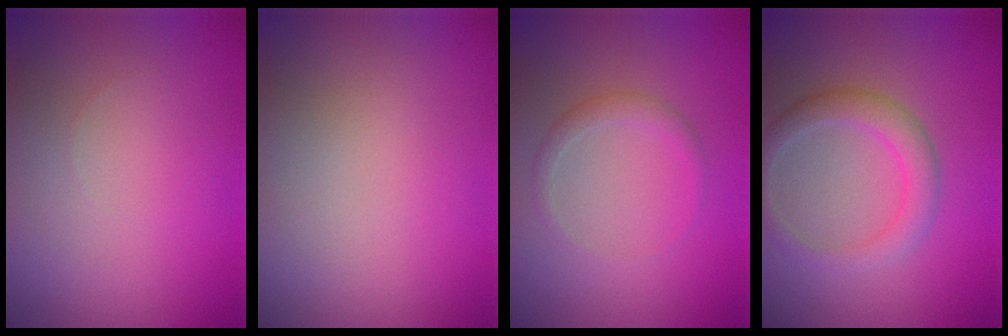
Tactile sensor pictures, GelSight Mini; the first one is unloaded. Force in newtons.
{"total": 0.0}
{"total": 1.4, "press": 1.4, "slide": 0.1}
{"total": 2.9, "press": 2.9, "slide": 0.2}